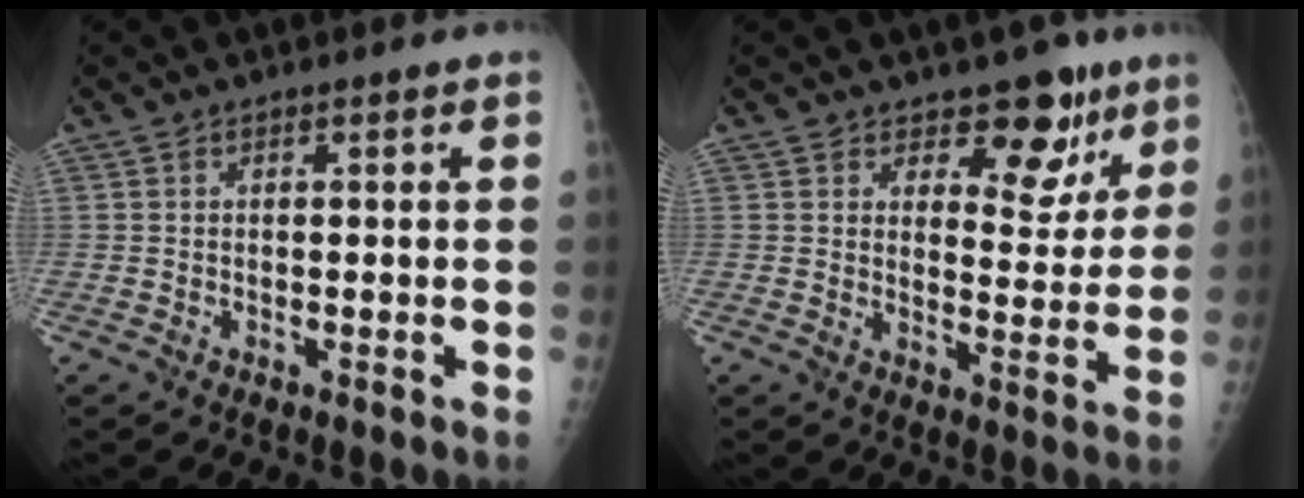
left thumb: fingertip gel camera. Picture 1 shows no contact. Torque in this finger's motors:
{"motor_torque": [-0.15, 0.52, -0.26, 0.02, 0.06]}